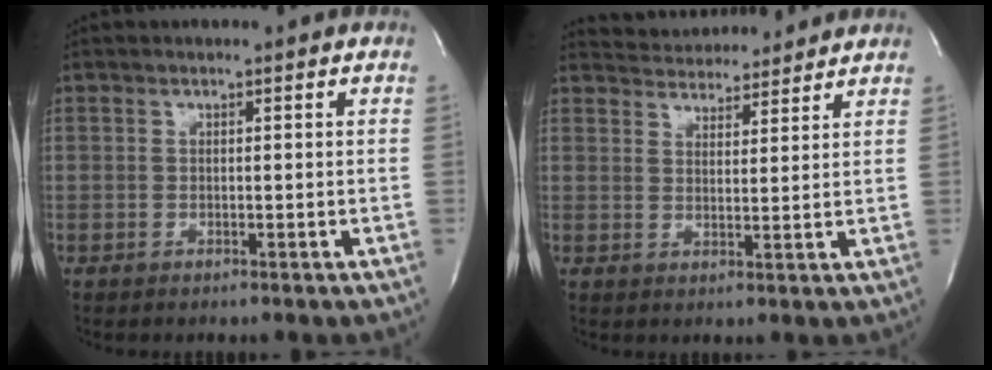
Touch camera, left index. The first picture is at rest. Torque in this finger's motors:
{"motor_torque": [-0.58, -0.39, 0.03, 0.03]}